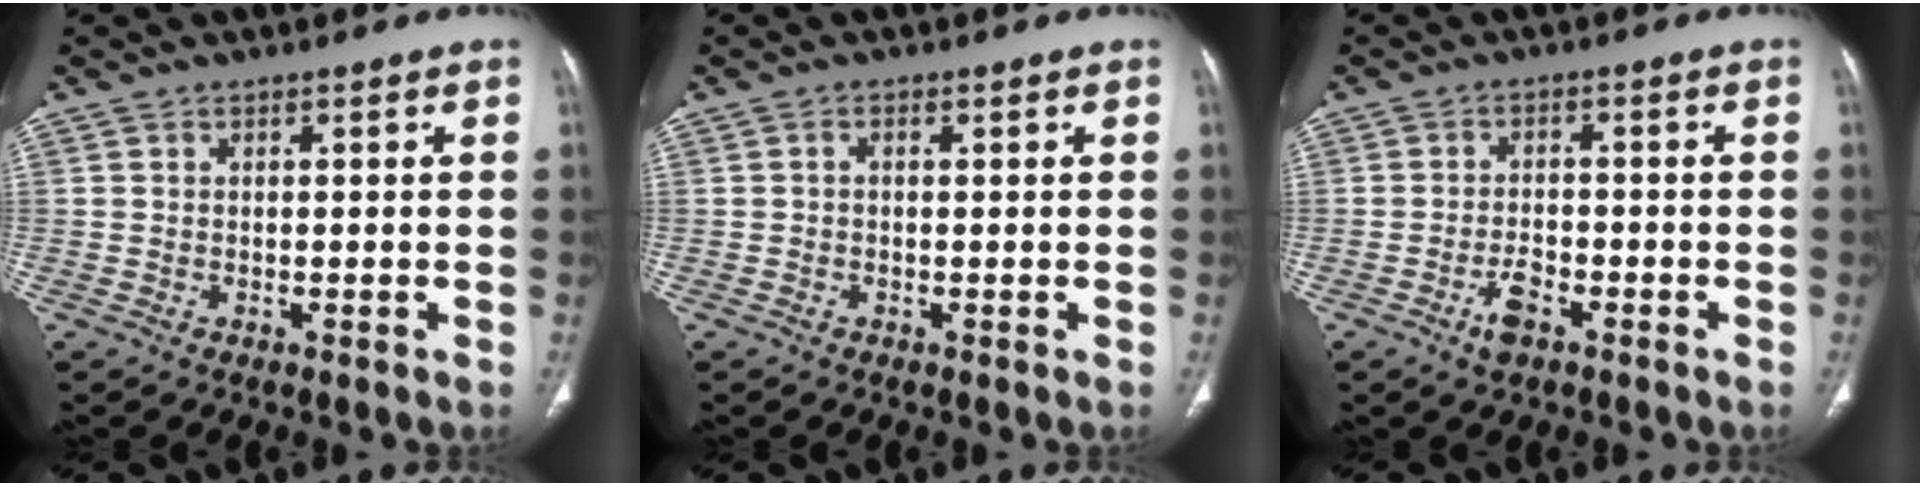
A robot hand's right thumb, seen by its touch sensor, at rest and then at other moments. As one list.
[{"total": 0.7, "force": [0.1, 0.3, 0.6], "torque": [-0.011, 0.003, -0.001]}, {"total": 4.0, "force": [-2.3, 1.9, 2.6], "torque": [-0.046, 0.014, -0.040]}]